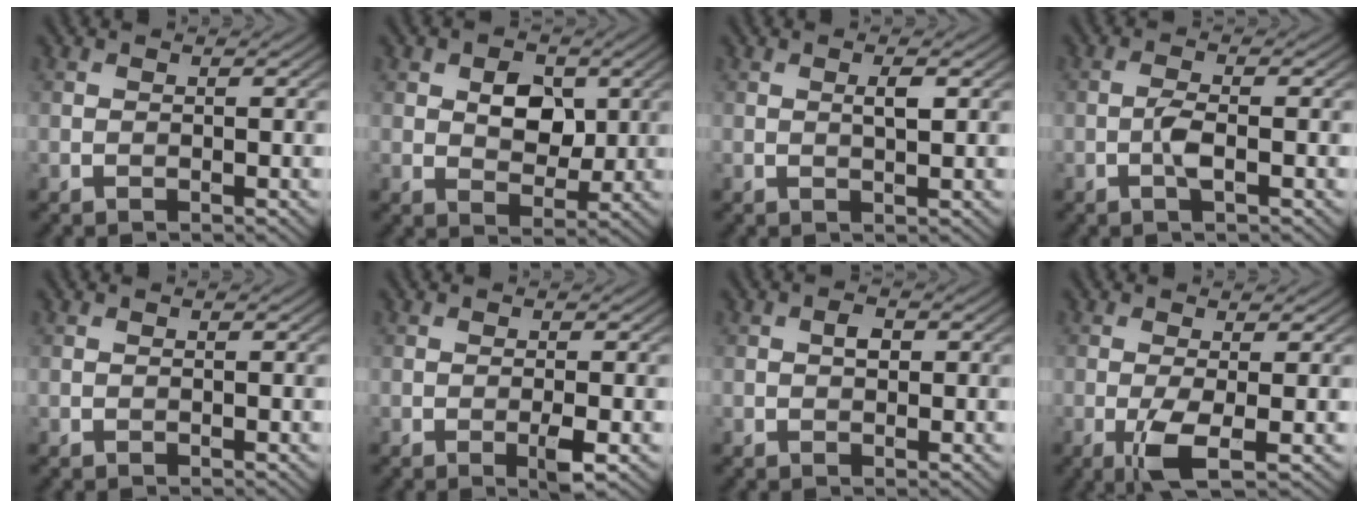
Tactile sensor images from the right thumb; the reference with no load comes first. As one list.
[{"total": 5.9, "force": [1.4, 4.1, 4.1], "torque": [-0.068, -0.002, 0.016]}, {"total": 1.8, "force": [0.5, 0.4, 1.7], "torque": [-0.031, 0.000, 0.008]}, {"total": 2.6, "force": [-0.9, 0.6, 2.4], "torque": [-0.054, 0.005, -0.022]}, {"total": 0.0}, {"total": 2.1, "force": [-0.7, 0.2, 1.9], "torque": [-0.035, -0.001, -0.015]}, {"total": 1.6, "force": [0.3, 1.0, 1.2], "torque": [-0.021, 0.003, 0.001]}, {"total": 4.1, "force": [-1.2, 0.7, 3.8], "torque": [-0.081, 0.000, -0.027]}]